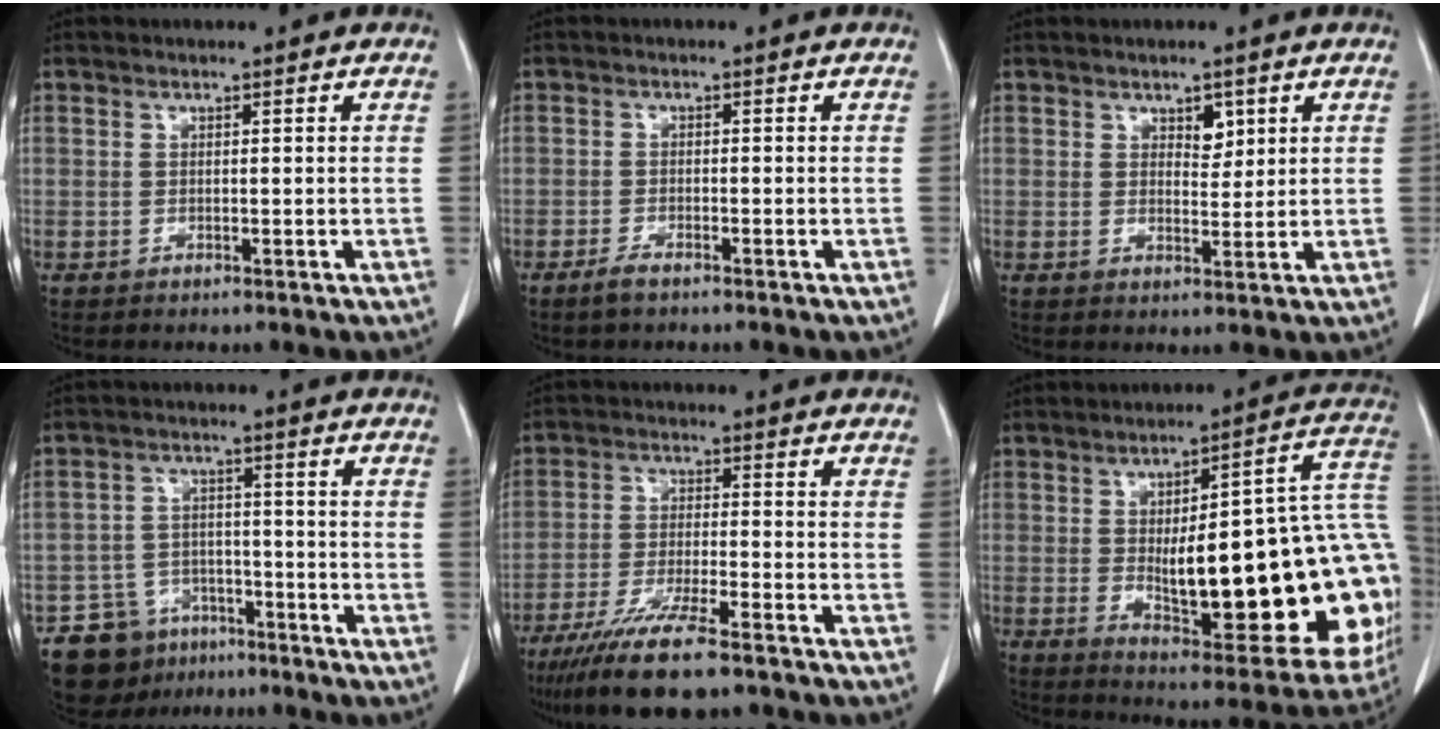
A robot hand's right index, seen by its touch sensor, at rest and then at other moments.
{"total": 2.1, "force": [-1.6, 0.4, 1.2], "torque": [-0.031, -0.003, -0.031]}
{"total": 2.6, "force": [1.4, 1.5, 1.6], "torque": [-0.020, -0.002, 0.025]}
{"total": 9.5, "force": [-6.8, 6.5, 1.5], "torque": [-0.029, 0.024, -0.106]}
{"total": 13.0, "force": [-10.0, 1.5, 8.1], "torque": [-0.146, -0.034, -0.168]}
{"total": 30.5, "force": [-2.7, 8.0, 29.3], "torque": [-0.297, 0.026, -0.018]}